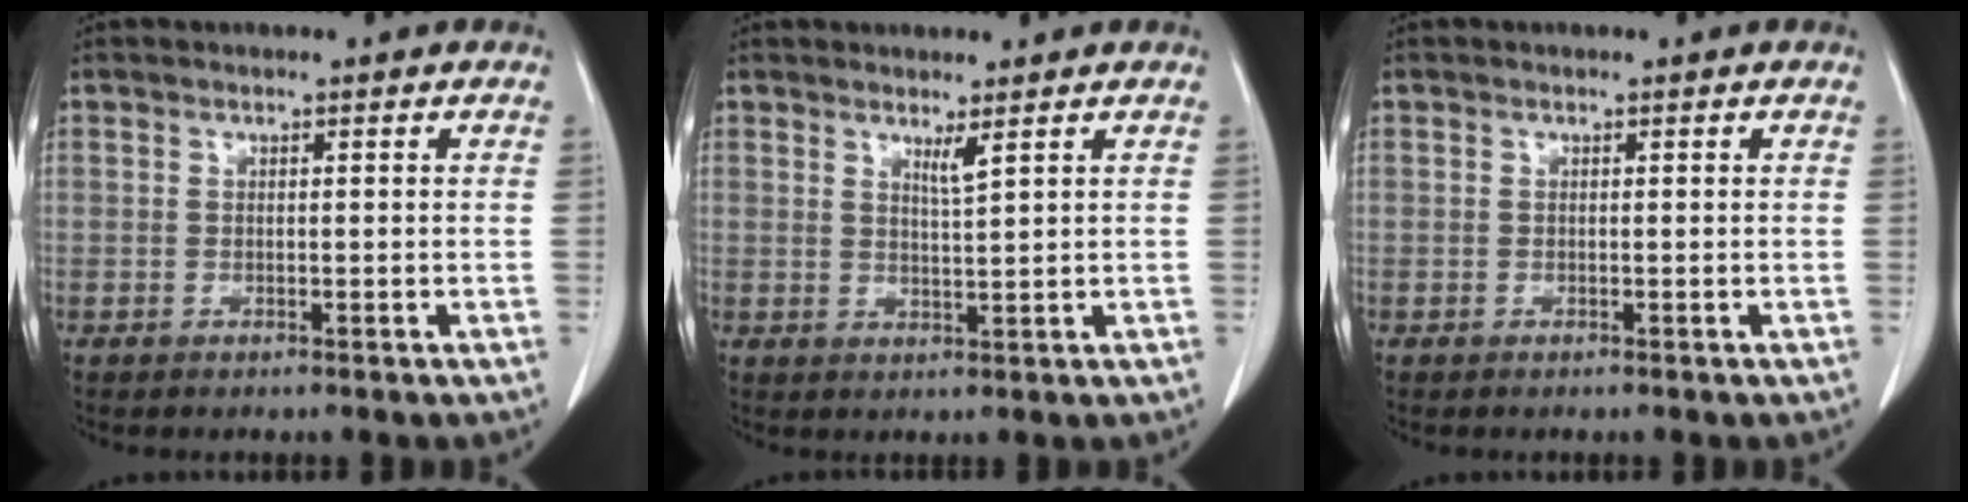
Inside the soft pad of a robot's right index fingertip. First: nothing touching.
{"total": 1.9, "force": [1.4, -0.4, 1.3], "torque": [-0.025, -0.014, 0.027]}
{"total": 0.0}